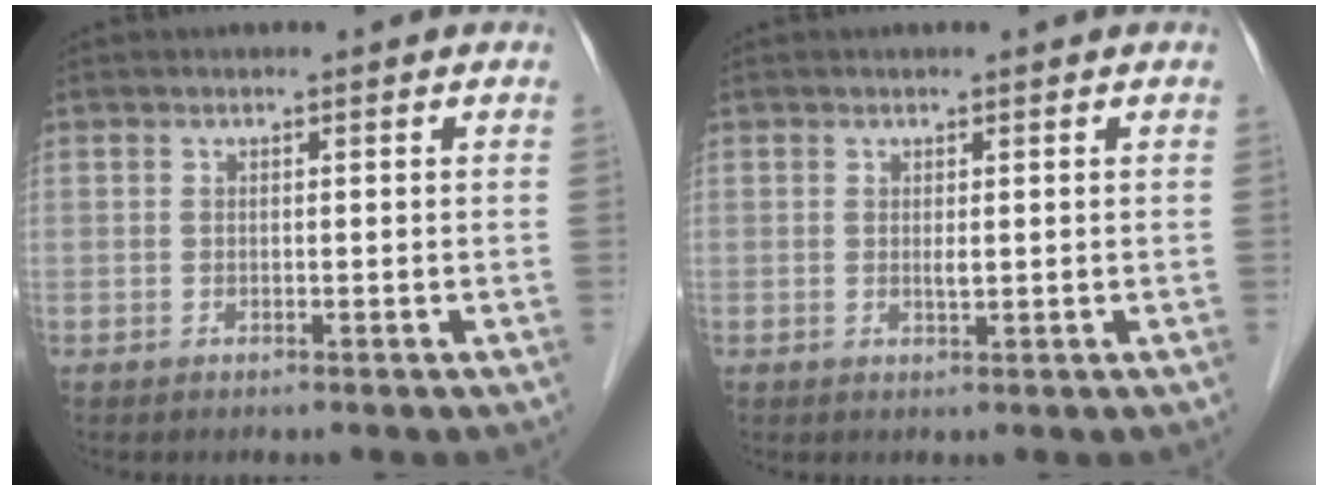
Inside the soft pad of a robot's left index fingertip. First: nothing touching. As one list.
[{"total": 0.9, "force": [0.0, 0.2, 0.9], "torque": [-0.020, -0.007, 0.002]}]